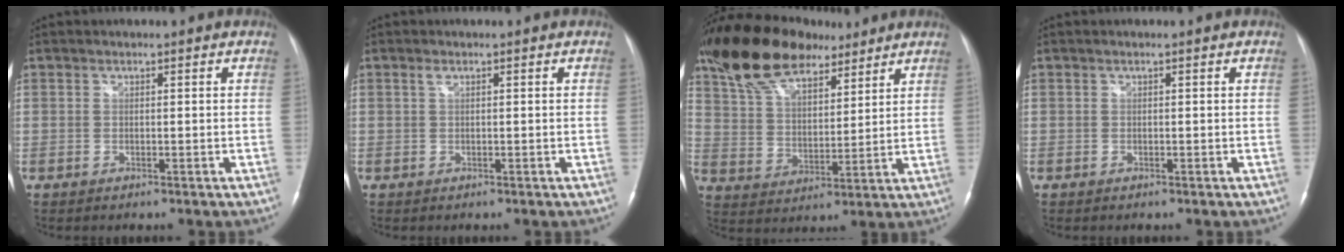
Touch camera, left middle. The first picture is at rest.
{"total": 0.7, "force": [0.5, 0.1, 0.5], "torque": [-0.010, 0.003, 0.009]}
{"total": 16.3, "force": [12.4, 6.6, 8.4], "torque": [-0.162, 0.032, 0.227]}
{"total": 0.0}